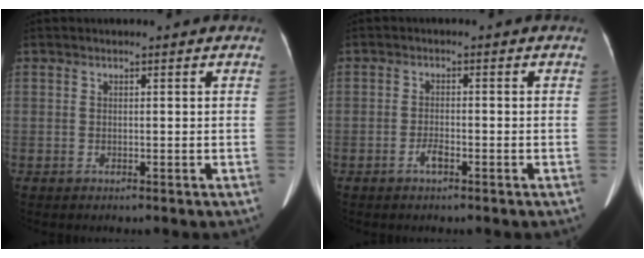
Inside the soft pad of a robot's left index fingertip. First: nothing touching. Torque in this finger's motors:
{"motor_torque": [0.24, 0.12, 0.04, 0.05]}